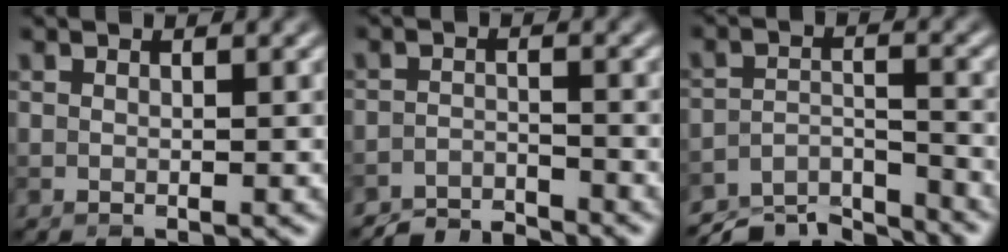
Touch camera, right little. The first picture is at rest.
{"total": 3.7, "force": [-3.6, 0.4, 0.6], "torque": [-0.010, -0.003, -0.069]}
{"total": 7.6, "force": [-7.1, 1.6, 2.2], "torque": [-0.040, -0.014, -0.122]}